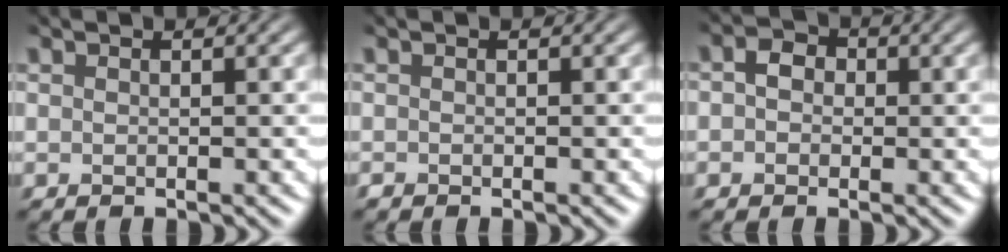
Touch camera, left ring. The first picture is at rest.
{"total": 0.8, "force": [-0.8, -0.2, -0.1], "torque": [0.000, 0.005, 0.000]}
{"total": 1.5, "force": [-1.1, 1.1, -0.3], "torque": [-0.006, 0.000, -0.016]}